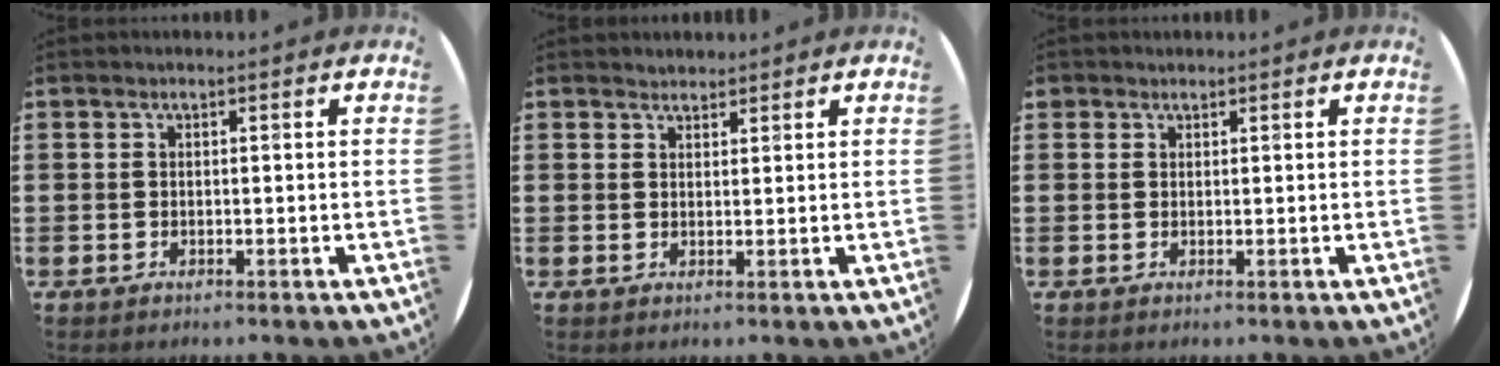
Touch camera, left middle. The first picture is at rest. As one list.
[{"total": 1.5, "force": [1.5, 0.4, 0.0], "torque": [-0.001, 0.003, 0.029]}, {"total": 0.8, "force": [0.7, 0.4, -0.1], "torque": [0.001, 0.003, 0.014]}]